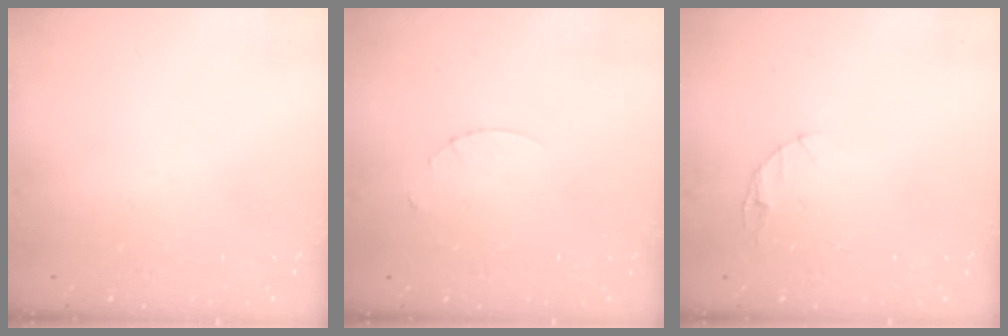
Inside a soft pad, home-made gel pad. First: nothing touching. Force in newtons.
{"total": 2.7, "press": 2.7, "slide": 0.3}
{"total": 3.1, "press": 3.1, "slide": 0.4}